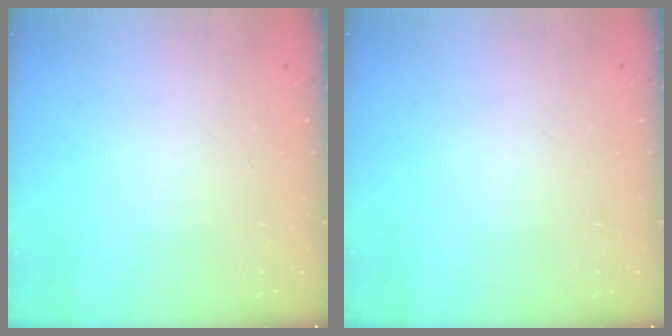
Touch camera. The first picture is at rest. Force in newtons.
{"total": 0.0}